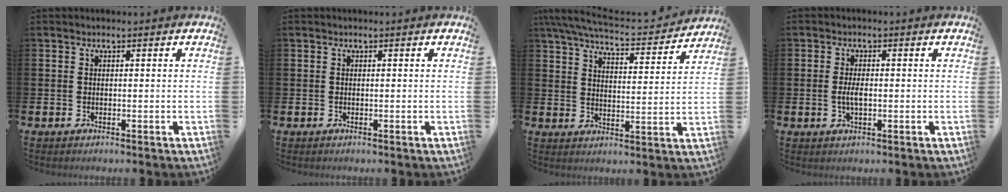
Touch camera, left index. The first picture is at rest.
{"total": 0.0}
{"total": 6.4, "force": [5.8, 1.3, 2.3], "torque": [-0.068, -0.041, 0.096]}
{"total": 2.6, "force": [-0.2, 1.1, 2.4], "torque": [-0.045, 0.002, -0.006]}